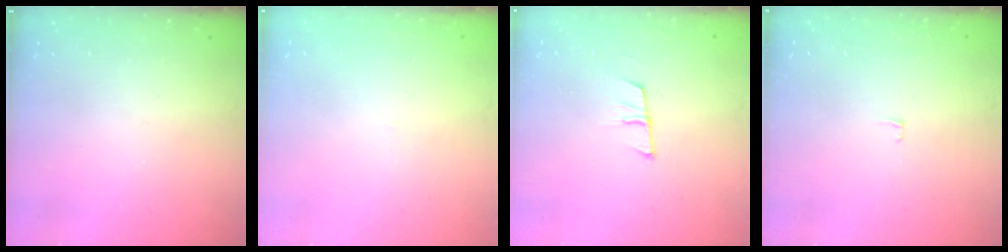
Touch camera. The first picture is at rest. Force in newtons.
{"total": 1.5, "press": 1.5, "slide": 0.1}
{"total": 6.9, "press": 6.3, "slide": 2.8}
{"total": 2.4, "press": 2.4, "slide": 0.2}